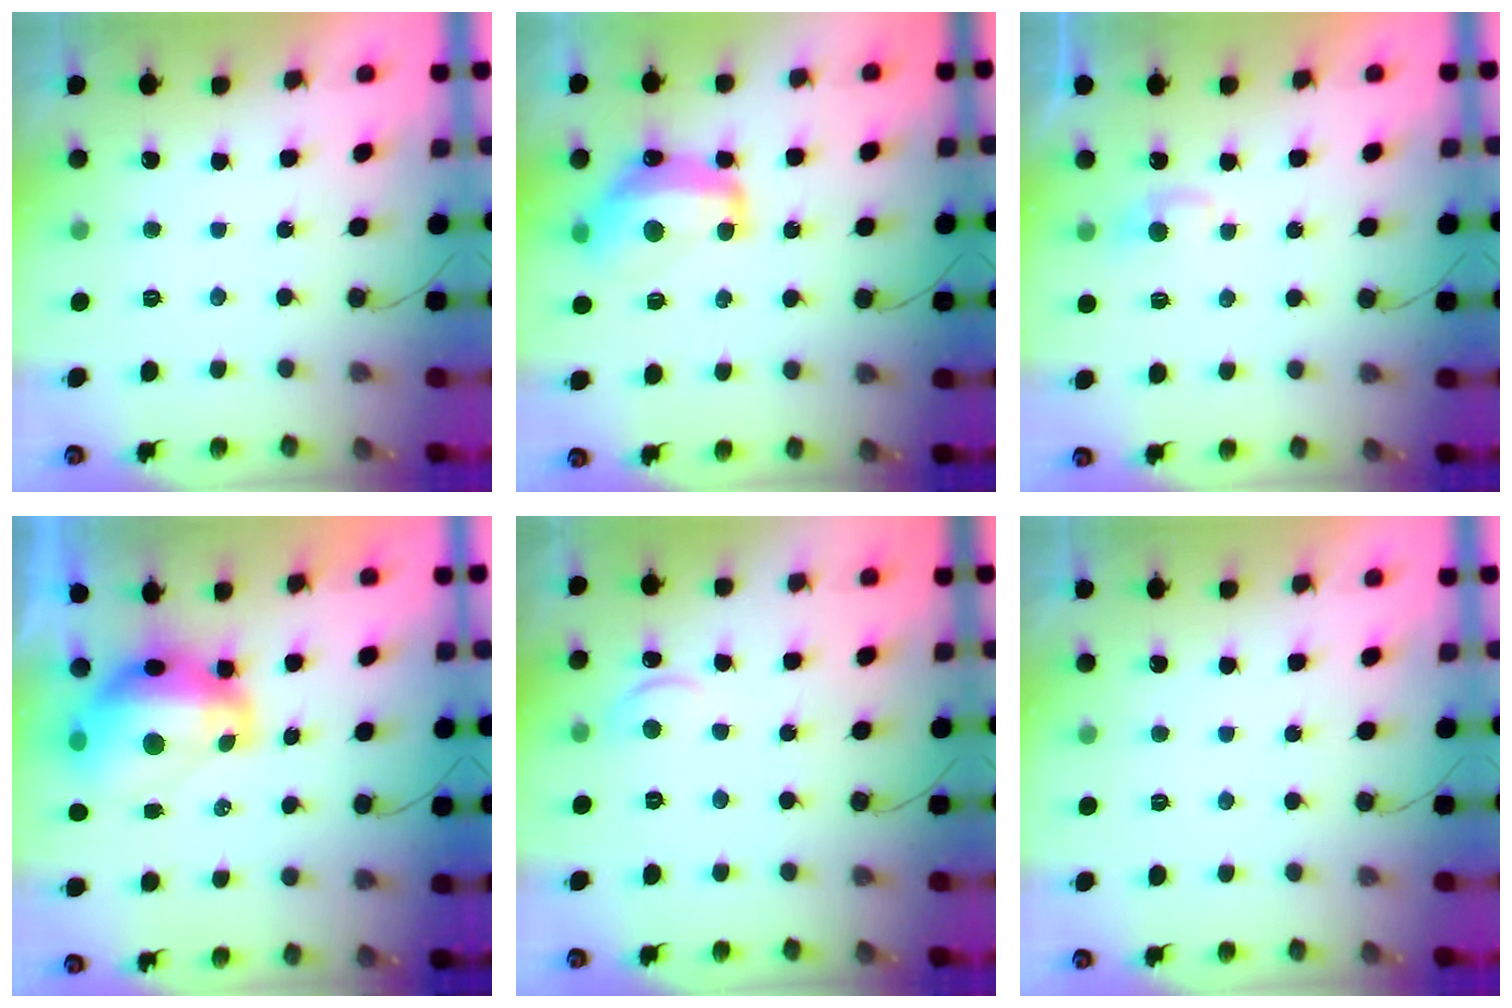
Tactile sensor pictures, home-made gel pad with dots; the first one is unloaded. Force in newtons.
{"total": 13.7, "press": 13.7, "slide": 1.1}
{"total": 3.9, "press": 3.8, "slide": 0.4}
{"total": 12.0, "press": 12.0, "slide": 1.2}
{"total": 6.6, "press": 6.6, "slide": 0.6}
{"total": 0.0}